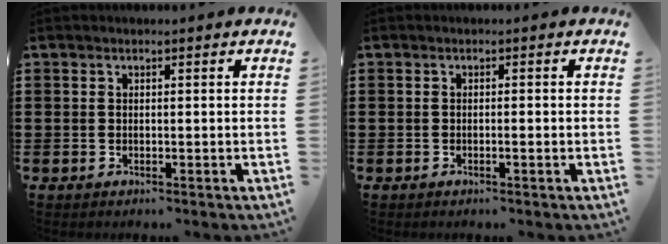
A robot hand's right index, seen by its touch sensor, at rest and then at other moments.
{"total": 0.8, "force": [-0.4, 0.0, 0.7], "torque": [-0.012, -0.005, -0.007]}